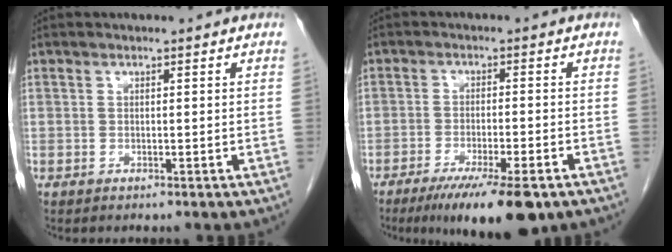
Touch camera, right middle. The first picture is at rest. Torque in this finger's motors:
{"motor_torque": [1.12, -1.02, 0.16, 0.10]}